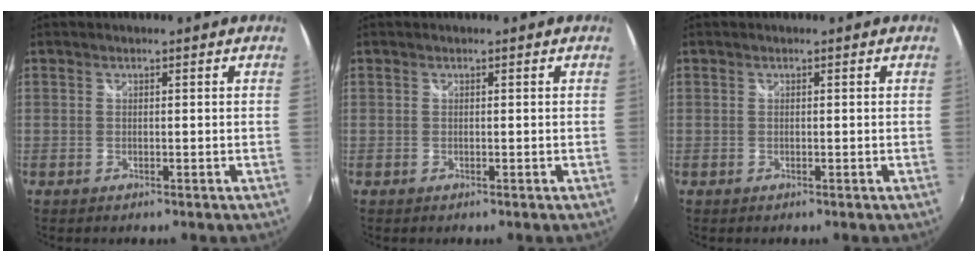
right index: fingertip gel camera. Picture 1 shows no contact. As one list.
[{"total": 0.0}, {"total": 0.0}]